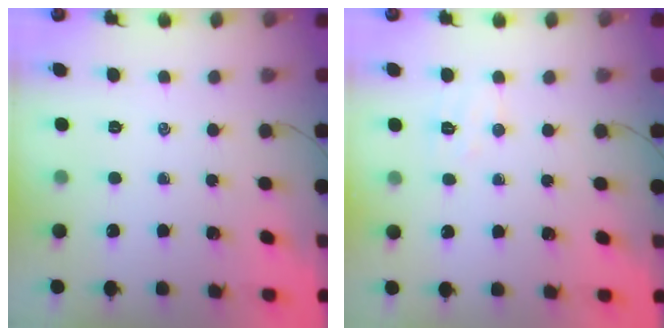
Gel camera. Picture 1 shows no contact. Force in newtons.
{"total": 5.1, "press": 5.0, "slide": 1.0}